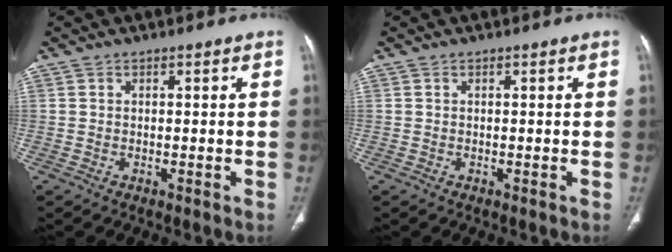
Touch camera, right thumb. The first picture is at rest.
{"total": 0.0}